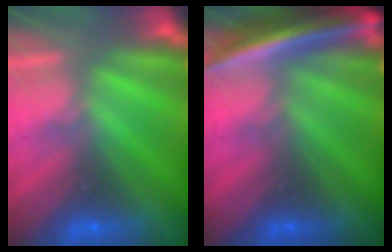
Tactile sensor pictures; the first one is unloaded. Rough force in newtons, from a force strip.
{"total": 7.0}